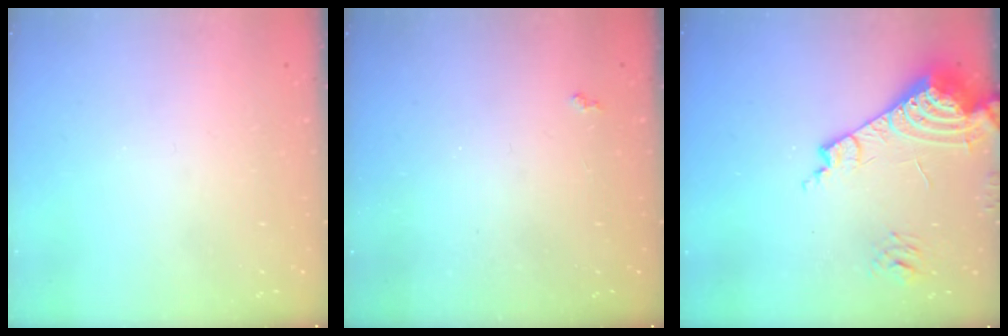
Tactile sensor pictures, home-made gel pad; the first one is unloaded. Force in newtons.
{"total": 1.9, "press": 1.8, "slide": 0.5}
{"total": 16.3, "press": 16.1, "slide": 2.2}